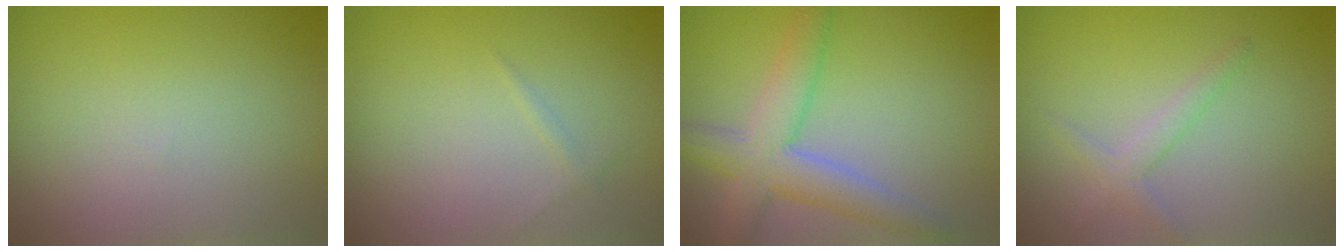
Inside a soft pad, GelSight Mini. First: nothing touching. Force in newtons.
{"total": 0.5, "press": 0.5, "slide": 0.1}
{"total": 5.5, "press": 5.5, "slide": 0.3}
{"total": 1.8, "press": 1.8, "slide": 0.1}